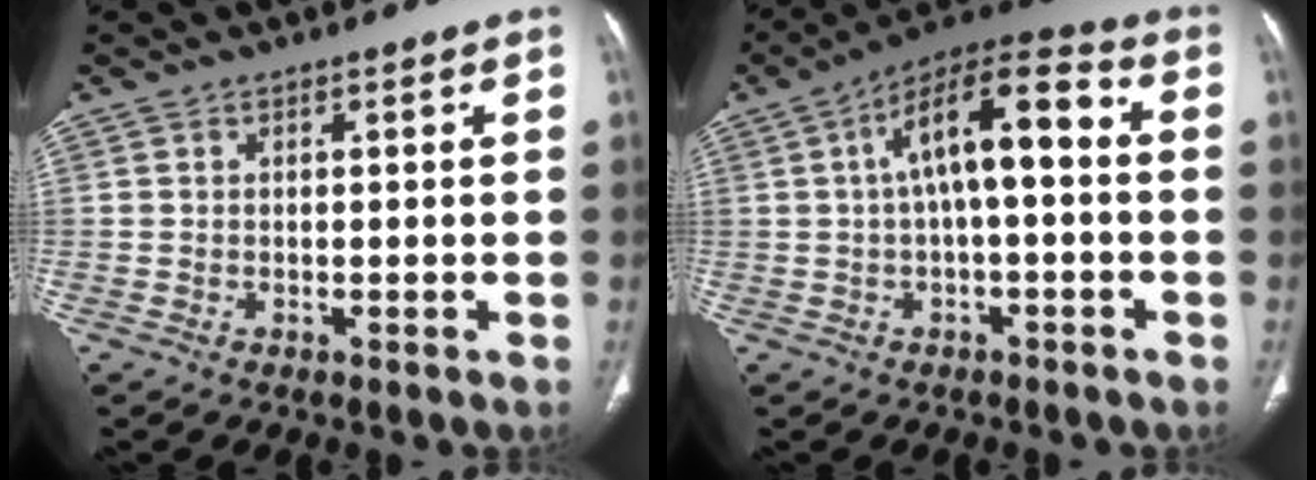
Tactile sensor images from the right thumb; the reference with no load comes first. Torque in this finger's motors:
{"motor_torque": [2.47, 2.54, 1.38, -0.46, 0.13]}